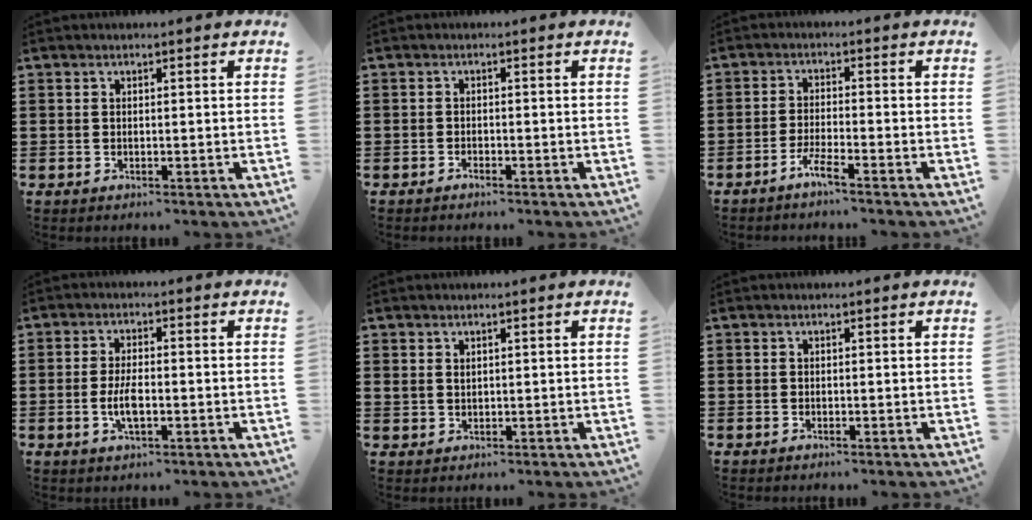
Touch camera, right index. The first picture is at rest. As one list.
[{"total": 0.9, "force": [-0.9, 0.0, 0.1], "torque": [-0.004, 0.002, -0.018]}, {"total": 3.0, "force": [-2.4, -0.3, 1.8], "torque": [-0.046, -0.003, -0.049]}, {"total": 4.1, "force": [-1.0, 1.3, 3.7], "torque": [-0.080, -0.002, -0.022]}, {"total": 1.1, "force": [0.9, 0.6, 0.2], "torque": [-0.006, 0.002, 0.017]}, {"total": 0.0}]